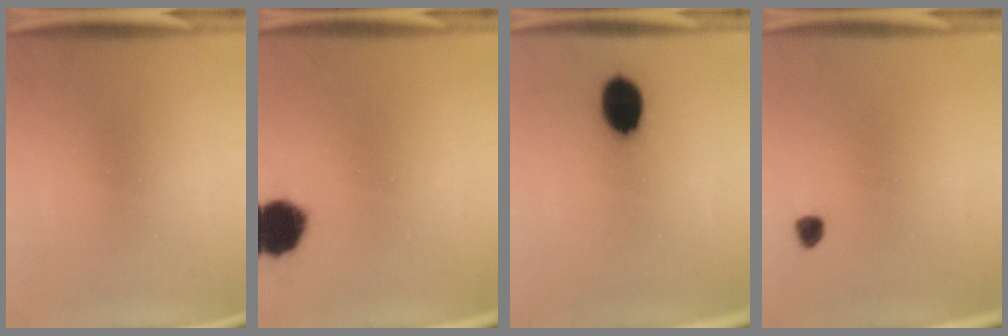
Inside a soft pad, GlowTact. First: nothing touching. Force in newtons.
{"total": 10.4}
{"total": 10.8}
{"total": 1.8}